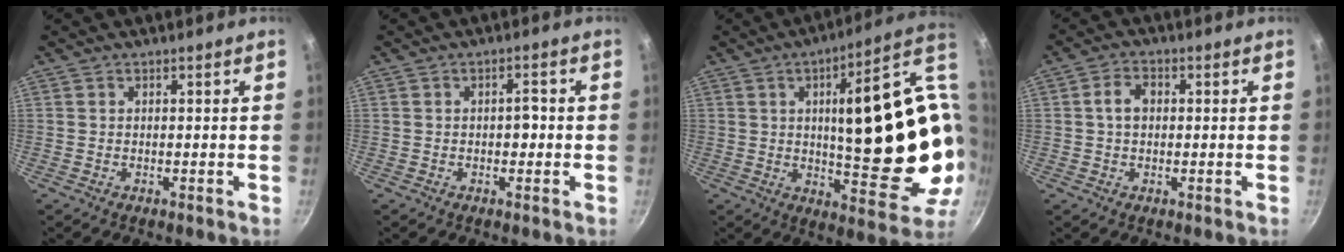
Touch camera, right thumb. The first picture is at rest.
{"total": 2.4, "force": [-0.3, 1.4, 1.9], "torque": [-0.018, 0.010, -0.004]}
{"total": 26.9, "force": [3.3, 9.2, 25.0], "torque": [-0.318, -0.015, 0.066]}
{"total": 4.0, "force": [0.3, 2.9, 2.8], "torque": [-0.039, 0.013, 0.000]}